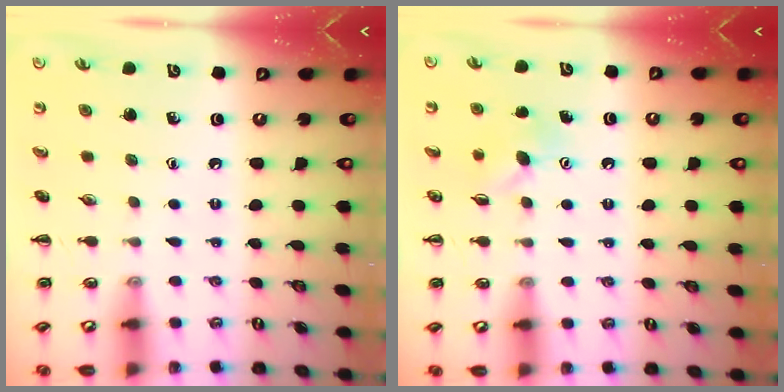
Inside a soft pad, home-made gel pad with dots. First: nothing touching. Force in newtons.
{"total": 4.8, "press": 4.7, "slide": 1.1}